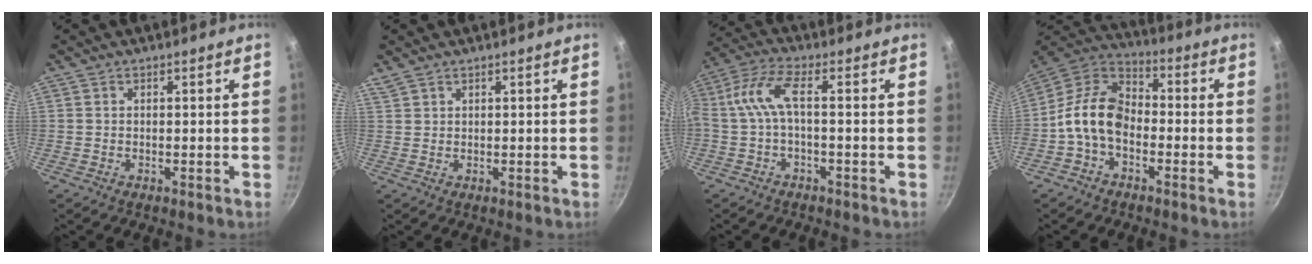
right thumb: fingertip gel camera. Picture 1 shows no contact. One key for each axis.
{"total": 2.0, "fx": 1.7, "fy": 0.8, "fz": 0.6, "tx": -0.010, "ty": 0.002, "tz": 0.038}
{"total": 7.1, "fx": -1.3, "fy": 2.1, "fz": 6.7, "tx": -0.170, "ty": 0.023, "tz": -0.032}
{"total": 11.8, "fx": -2.9, "fy": 7.8, "fz": 8.4, "tx": -0.137, "ty": 0.047, "tz": -0.078}